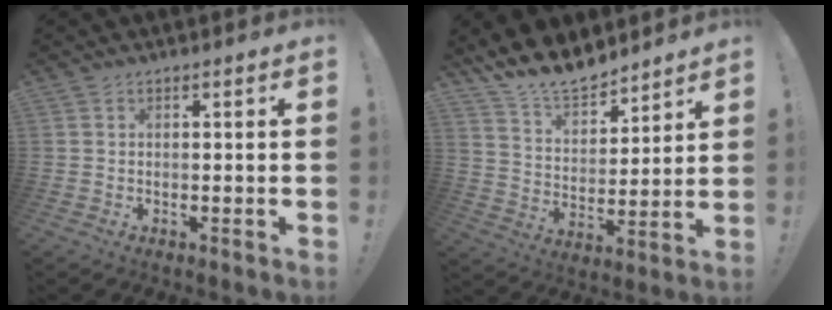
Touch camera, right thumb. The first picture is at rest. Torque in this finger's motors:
{"motor_torque": [-0.78, 2.36, 0.79, 1.90, 0.02]}